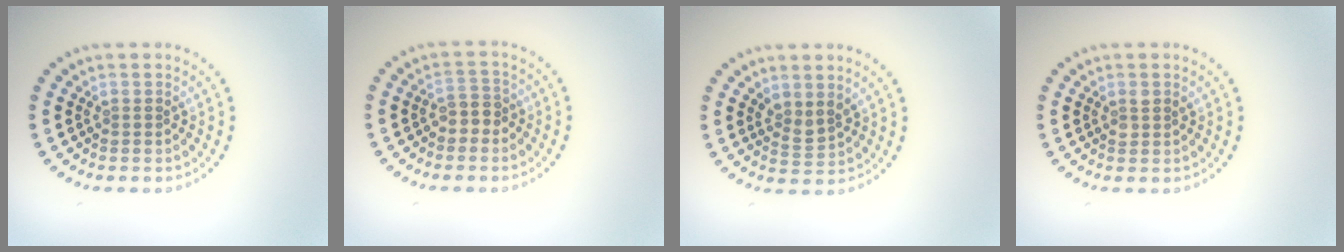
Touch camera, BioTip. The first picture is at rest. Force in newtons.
{"total": 1.9, "press": 1.6, "slide": 1.0}
{"total": 1.7, "press": 1.3, "slide": 1.1}
{"total": 1.0, "press": 1.0, "slide": 0.2}